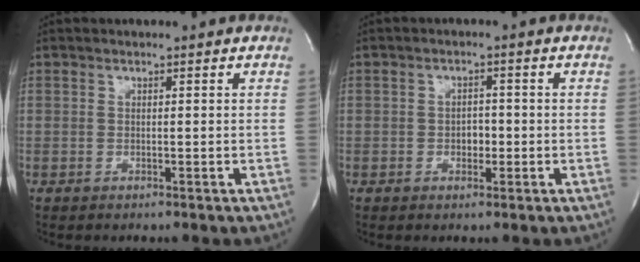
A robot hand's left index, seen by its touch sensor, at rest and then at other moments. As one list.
[{"total": 1.9, "force": [-0.7, 1.3, 1.3], "torque": [-0.021, -0.001, -0.008]}]